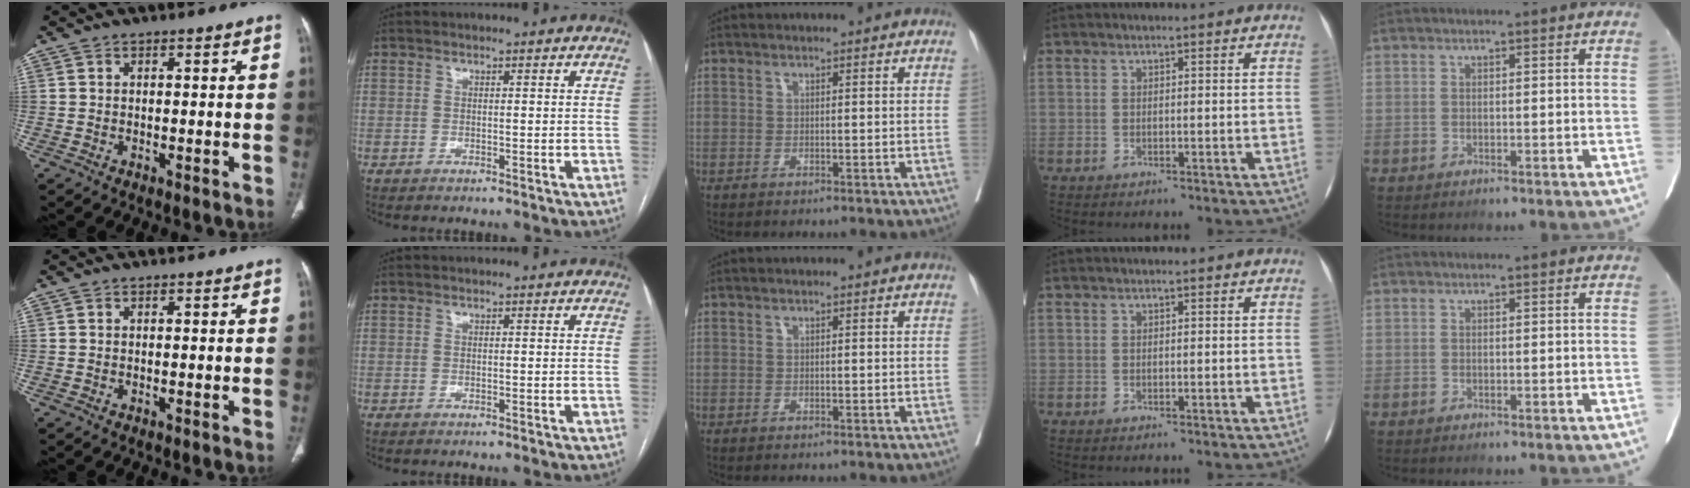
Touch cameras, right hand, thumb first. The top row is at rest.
{}